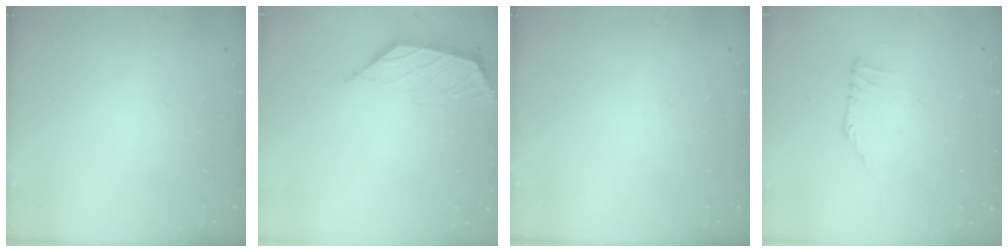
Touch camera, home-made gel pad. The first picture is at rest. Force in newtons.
{"total": 2.4, "press": 2.3, "slide": 0.6}
{"total": 0.0}
{"total": 0.5, "press": 0.2, "slide": 0.5}